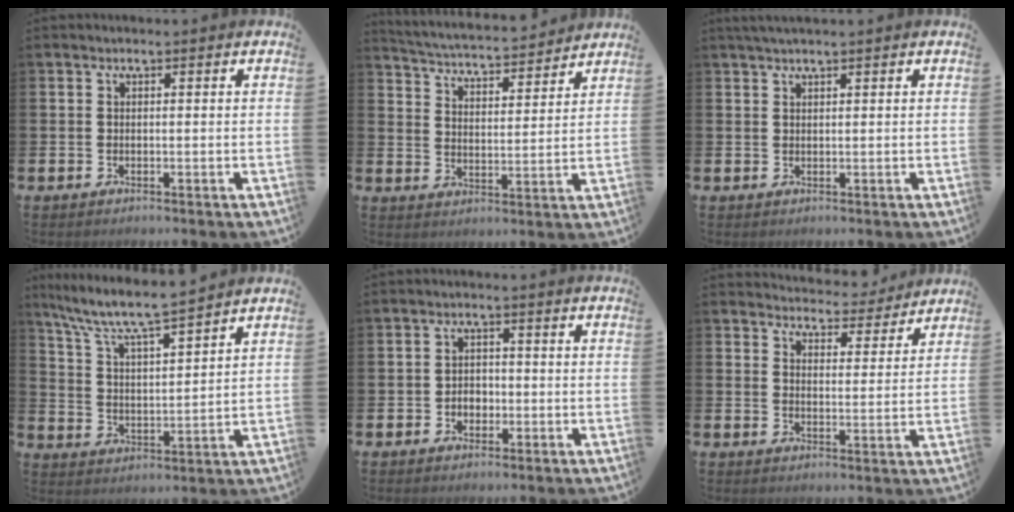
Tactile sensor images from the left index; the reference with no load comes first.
{"total": 4.6, "force": [4.5, 0.5, 0.6], "torque": [-0.039, -0.039, 0.075]}
{"total": 1.6, "force": [1.4, -0.1, 0.8], "torque": [-0.018, 0.004, 0.026]}
{"total": 7.7, "force": [7.1, 0.5, 3.0], "torque": [-0.087, -0.047, 0.120]}
{"total": 2.3, "force": [-0.8, 1.9, 1.1], "torque": [-0.015, 0.002, -0.019]}
{"total": 4.9, "force": [4.8, 0.9, 0.0], "torque": [-0.004, -0.040, 0.080]}